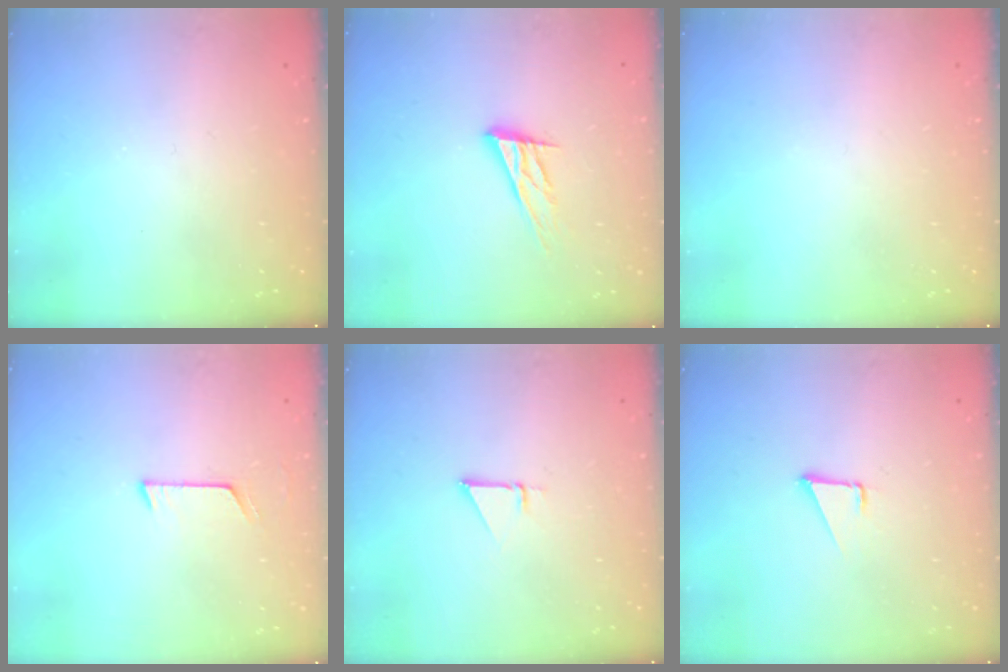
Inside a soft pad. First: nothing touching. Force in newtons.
{"total": 12.7, "press": 12.4, "slide": 2.8}
{"total": 0.0}
{"total": 5.9, "press": 5.9, "slide": 0.5}
{"total": 1.4, "press": 1.4, "slide": 0.0}
{"total": 1.7, "press": 1.7, "slide": 0.1}